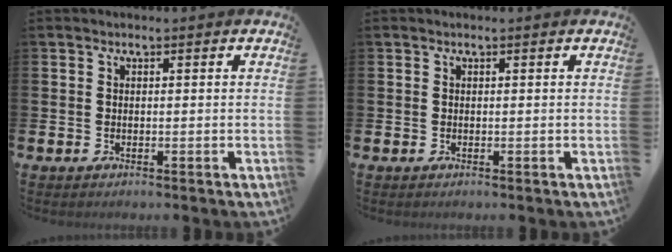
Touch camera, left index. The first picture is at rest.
{"total": 0.0}